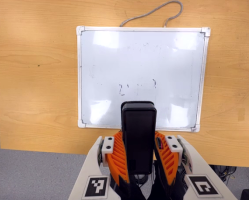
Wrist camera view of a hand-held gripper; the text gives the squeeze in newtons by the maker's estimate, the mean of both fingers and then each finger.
{"total": 8.7, "left": 7.2, "right": 10.2}